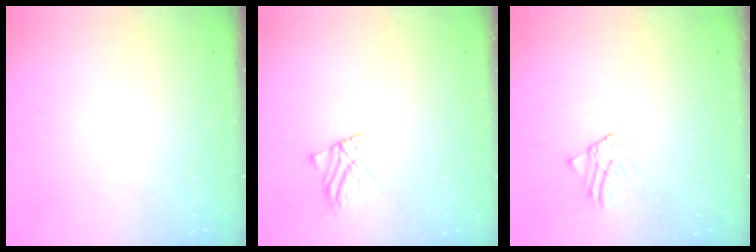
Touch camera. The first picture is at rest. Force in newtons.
{"total": 1.8, "press": 1.8, "slide": 0.1}
{"total": 2.3, "press": 2.3, "slide": 0.1}